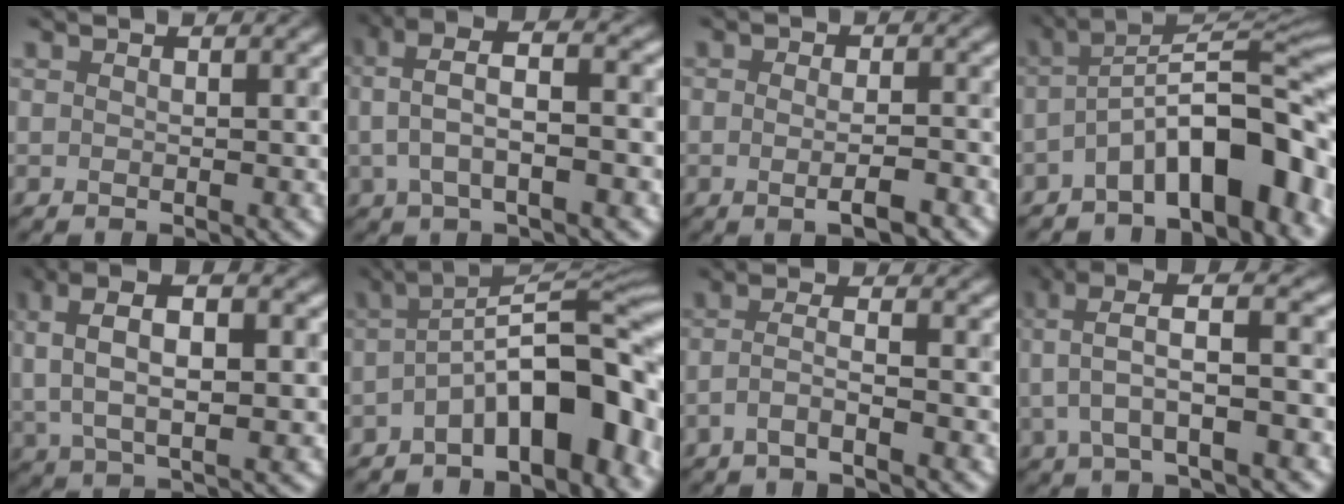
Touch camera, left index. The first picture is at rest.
{"total": 5.6, "force": [0.4, 2.0, 5.2], "torque": [-0.101, 0.020, 0.002]}
{"total": 3.4, "force": [-1.3, 1.4, 2.9], "torque": [-0.039, 0.001, -0.025]}
{"total": 10.4, "force": [-4.7, 3.6, 8.6], "torque": [-0.117, 0.021, -0.086]}
{"total": 8.5, "force": [2.5, 3.5, 7.4], "torque": [-0.137, 0.013, 0.035]}
{"total": 10.0, "force": [-3.6, 3.7, 8.6], "torque": [-0.115, 0.019, -0.068]}
{"total": 2.4, "force": [-1.3, 0.3, 2.0], "torque": [-0.038, 0.009, -0.036]}
{"total": 5.8, "force": [0.9, 1.4, 5.6], "torque": [-0.104, 0.019, 0.012]}